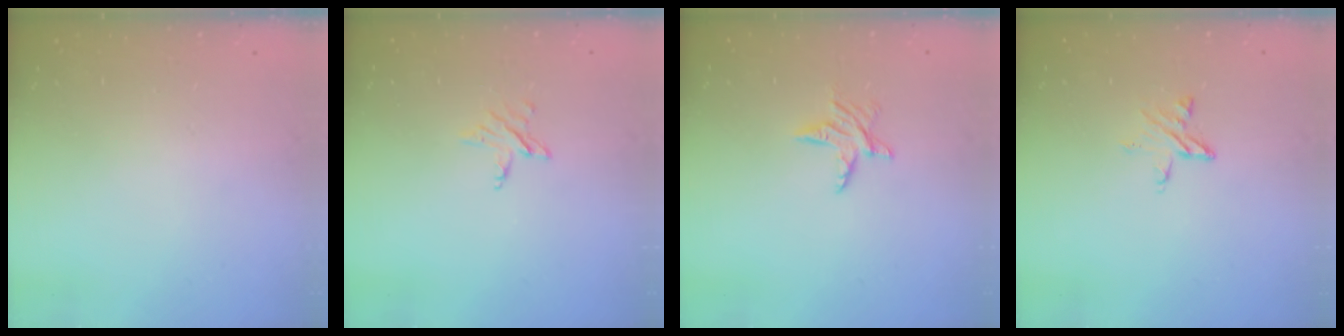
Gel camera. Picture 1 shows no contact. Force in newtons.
{"total": 3.8, "press": 3.8, "slide": 0.4}
{"total": 5.8, "press": 5.7, "slide": 0.6}
{"total": 4.2, "press": 4.2, "slide": 0.4}